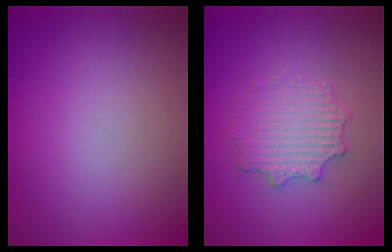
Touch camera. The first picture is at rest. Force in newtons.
{"total": 3.0, "press": 2.9, "slide": 0.4}